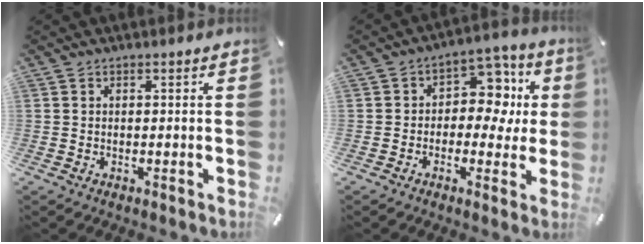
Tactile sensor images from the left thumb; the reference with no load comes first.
{"total": 11.9, "force": [2.1, 8.3, 8.3], "torque": [-0.109, -0.013, 0.035]}